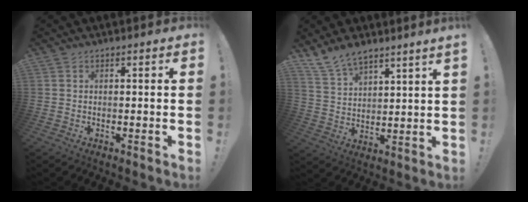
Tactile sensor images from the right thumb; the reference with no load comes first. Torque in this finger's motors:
{"motor_torque": [0.45, 0.52, 0.30, 0.30, 0.02]}